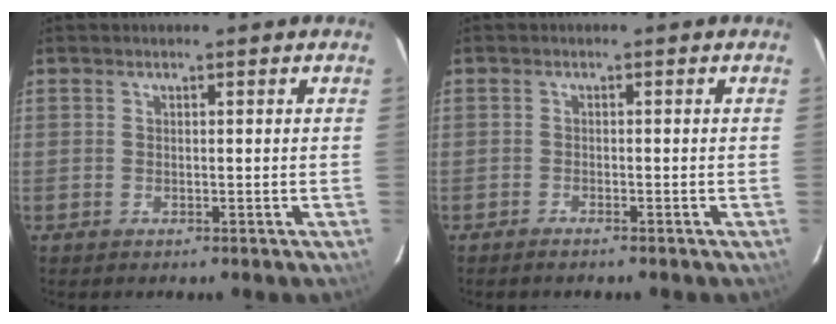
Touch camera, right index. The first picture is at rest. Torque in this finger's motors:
{"motor_torque": [0.02, 0.02, 0.09, 0.01]}